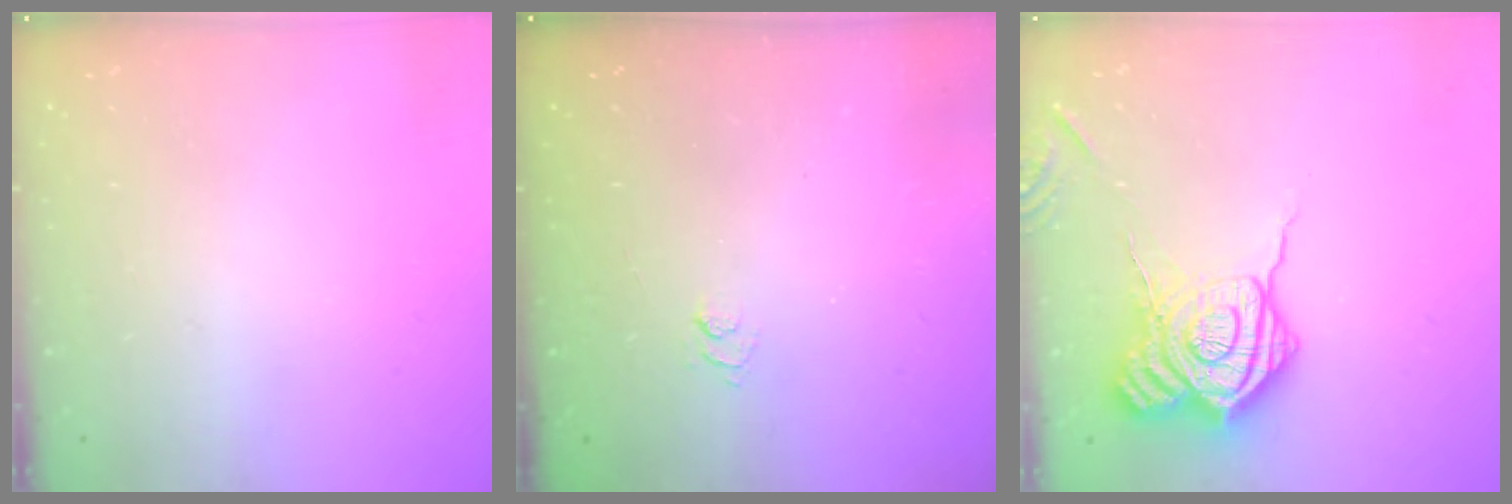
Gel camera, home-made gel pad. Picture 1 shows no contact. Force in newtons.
{"total": 1.9, "press": 1.5, "slide": 1.3}
{"total": 19.7, "press": 19.7, "slide": 1.0}